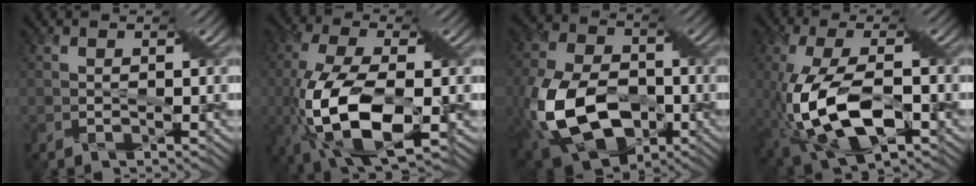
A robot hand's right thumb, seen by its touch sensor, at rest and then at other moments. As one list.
[{"total": 13.4, "force": [-3.7, 5.2, 11.8], "torque": [-0.273, -0.019, -0.072]}, {"total": 17.0, "force": [-4.9, 11.0, 12.0], "torque": [-0.306, -0.049, -0.086]}, {"total": 12.8, "force": [-2.9, 5.0, 11.4], "torque": [-0.263, -0.011, -0.055]}]